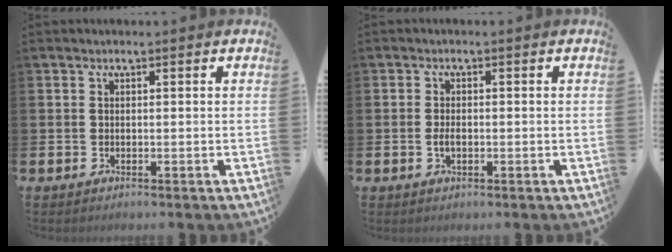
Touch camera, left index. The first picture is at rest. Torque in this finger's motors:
{"motor_torque": [0.45, 0.18, 0.03, 0.03]}